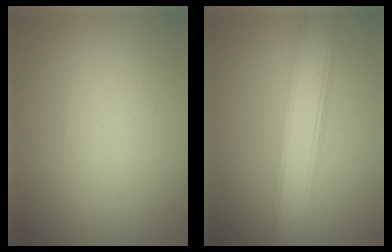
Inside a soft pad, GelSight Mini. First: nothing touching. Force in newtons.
{"total": 5.4, "press": 5.3, "slide": 0.3}